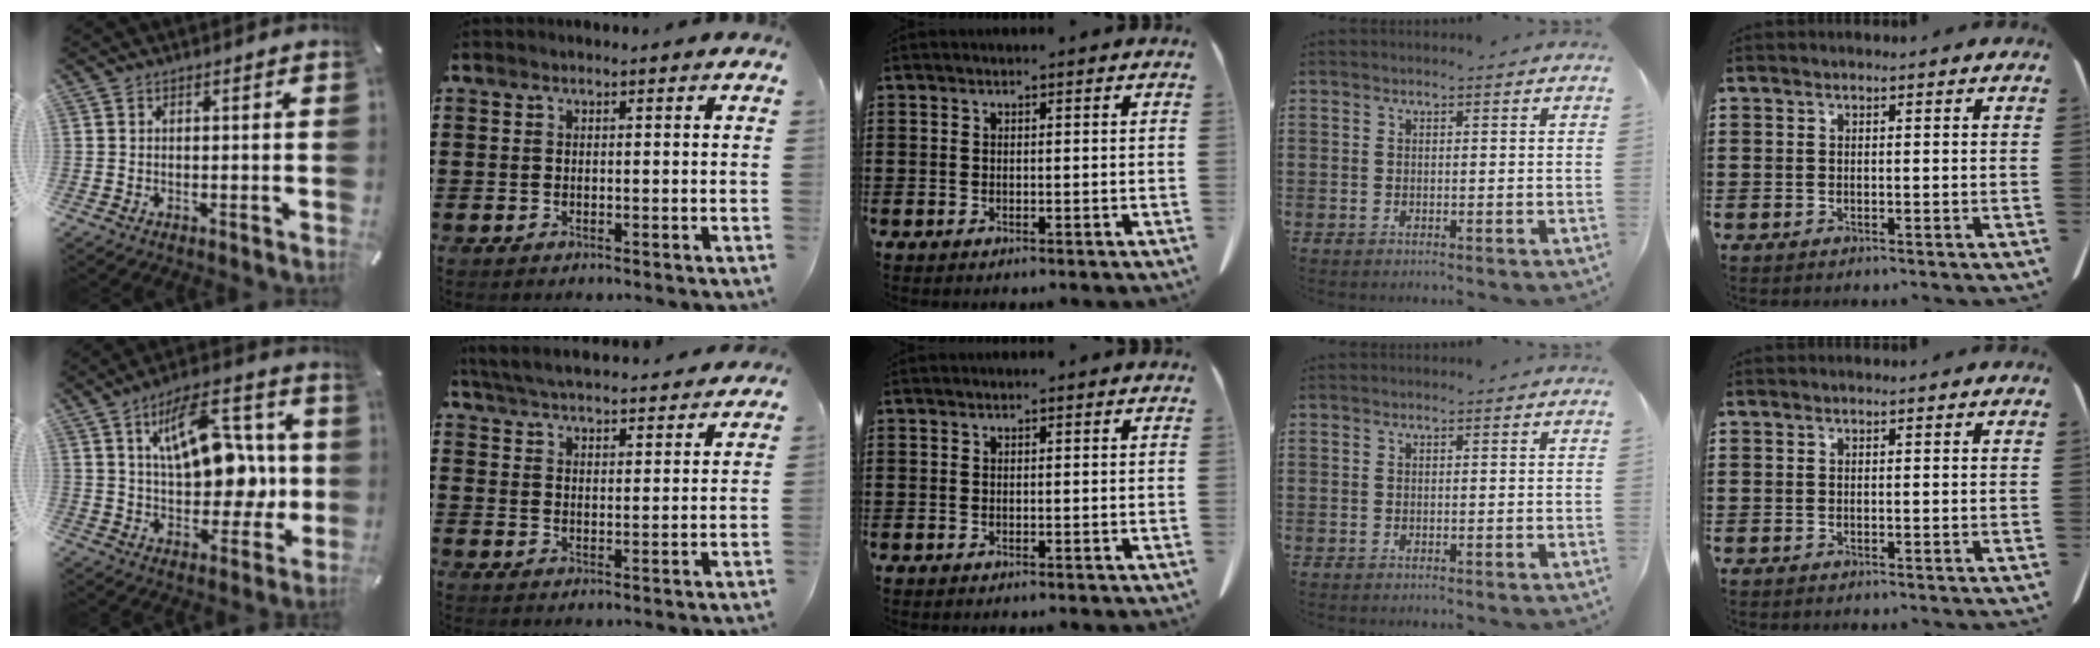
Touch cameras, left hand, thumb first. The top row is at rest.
{"thumb": {"total": 17.3, "force": [4.3, 10.2, 13.3], "torque": [-0.204, -0.008, 0.072]}, "index": {"total": 5.3, "force": [5.2, 0.0, 0.9], "torque": [-0.040, -0.030, 0.090]}}